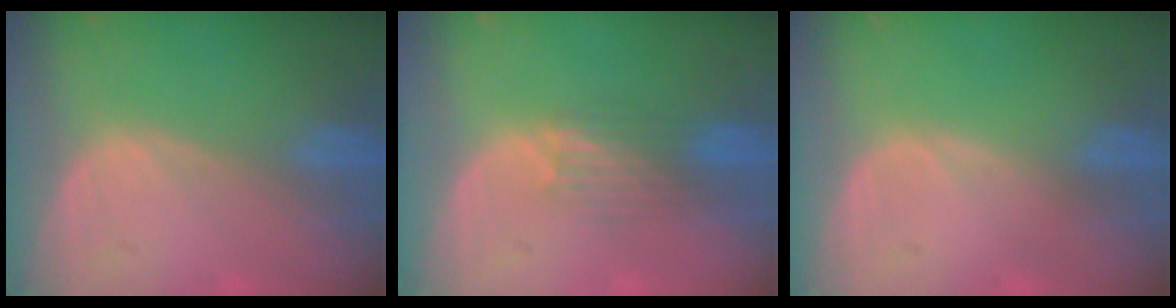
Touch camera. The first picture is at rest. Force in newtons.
{"total": 3.3, "press": 3.2, "slide": 0.8}
{"total": 0.0}